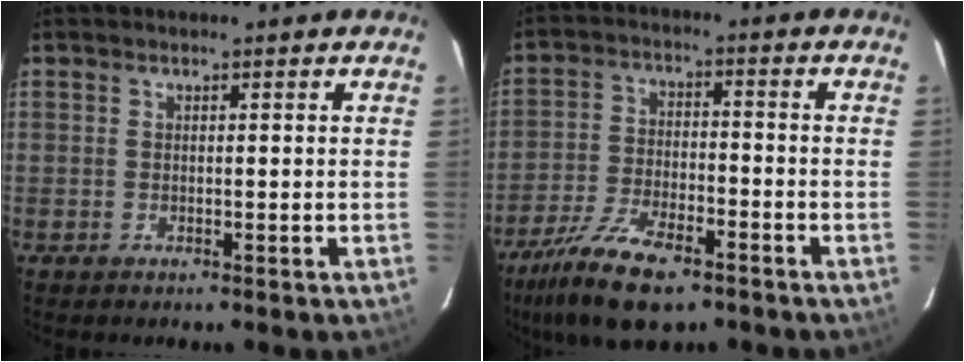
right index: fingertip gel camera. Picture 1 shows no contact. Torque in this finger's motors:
{"motor_torque": [1.21, -0.94, 0.56, 0.10]}